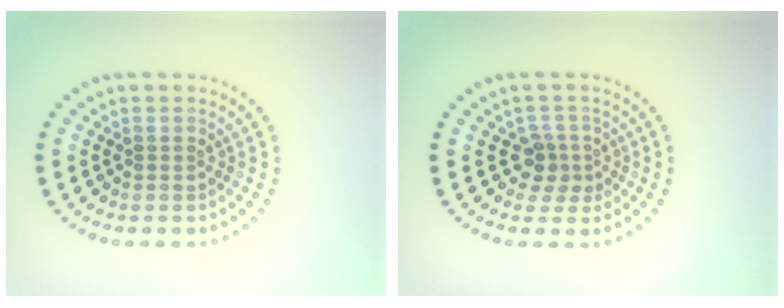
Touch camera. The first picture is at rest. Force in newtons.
{"total": 2.2, "press": 1.8, "slide": 1.4}